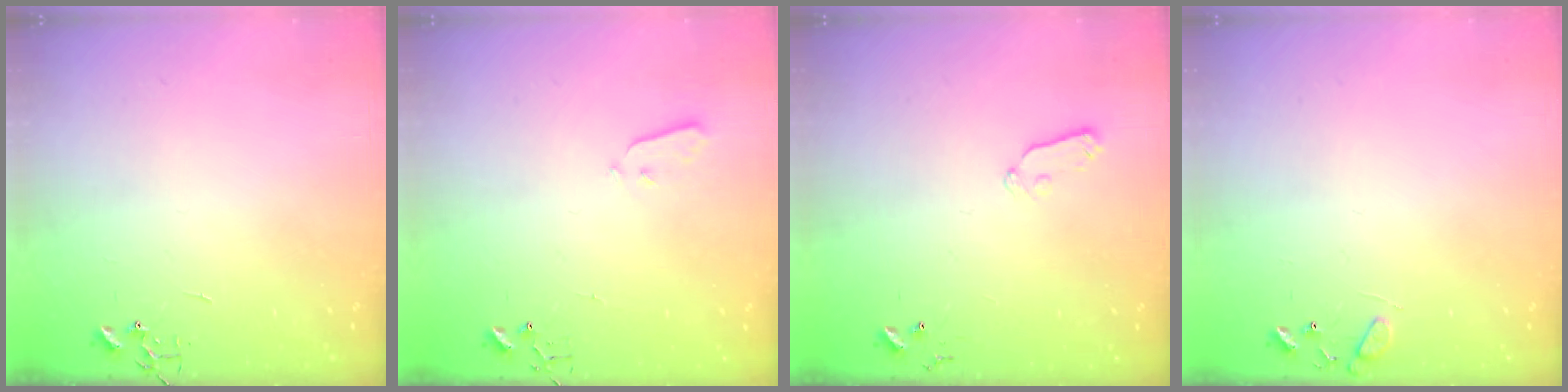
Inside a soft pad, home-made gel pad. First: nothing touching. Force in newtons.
{"total": 3.0, "press": 3.0, "slide": 0.3}
{"total": 5.9, "press": 5.9, "slide": 0.8}
{"total": 9.0, "press": 9.0, "slide": 0.6}